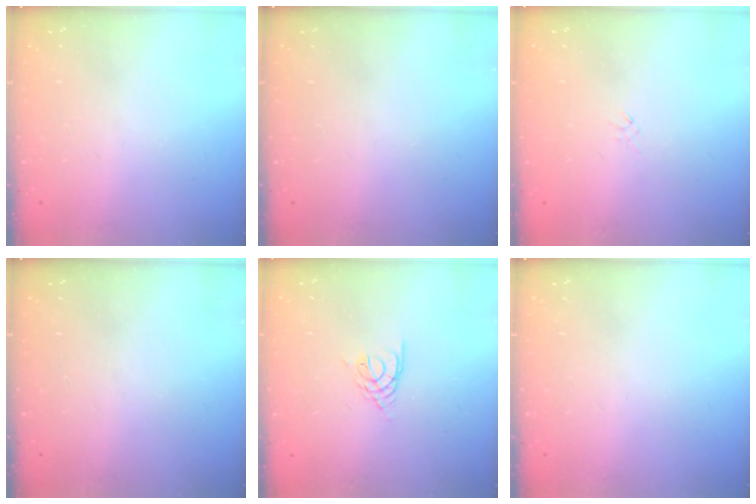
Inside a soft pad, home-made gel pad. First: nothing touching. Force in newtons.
{"total": 0.0}
{"total": 0.0}
{"total": 0.0}
{"total": 3.4, "press": 3.4, "slide": 0.6}
{"total": 0.0}